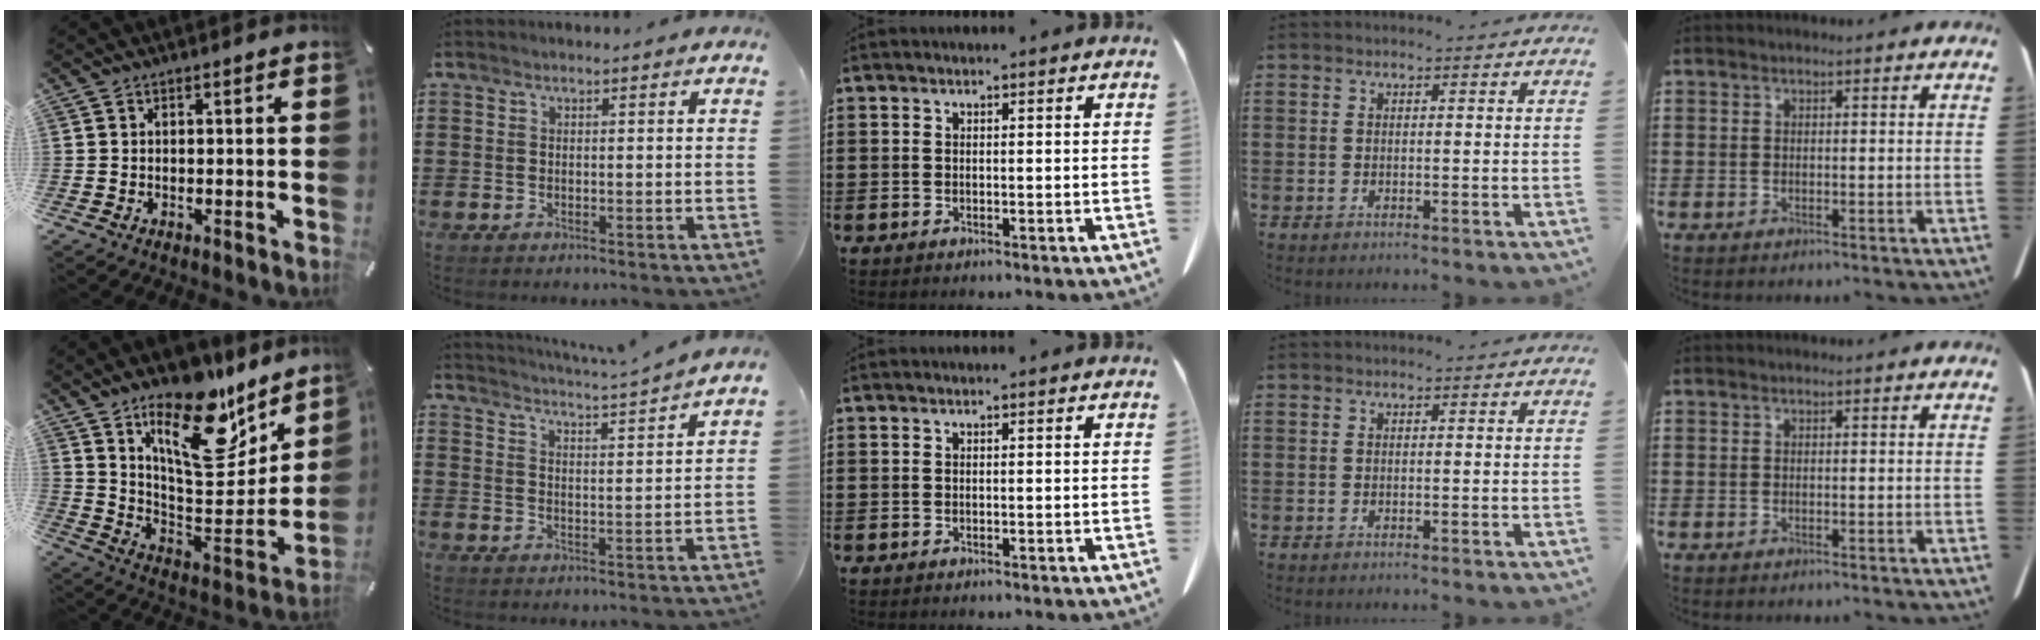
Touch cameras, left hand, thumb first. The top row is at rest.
{"thumb": {"total": 22.7, "force": [15.5, 9.9, 13.2], "torque": [-0.192, -0.113, 0.267]}, "index": {"total": 3.4, "force": [3.2, -1.1, 0.7], "torque": [-0.027, -0.025, 0.050]}}